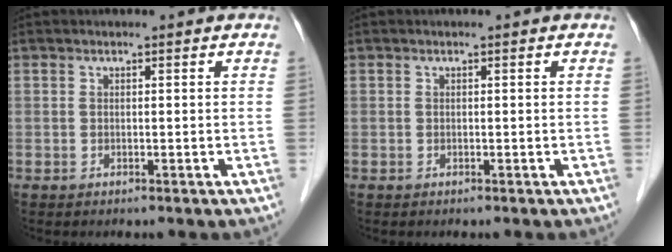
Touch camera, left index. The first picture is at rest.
{"total": 0.0}